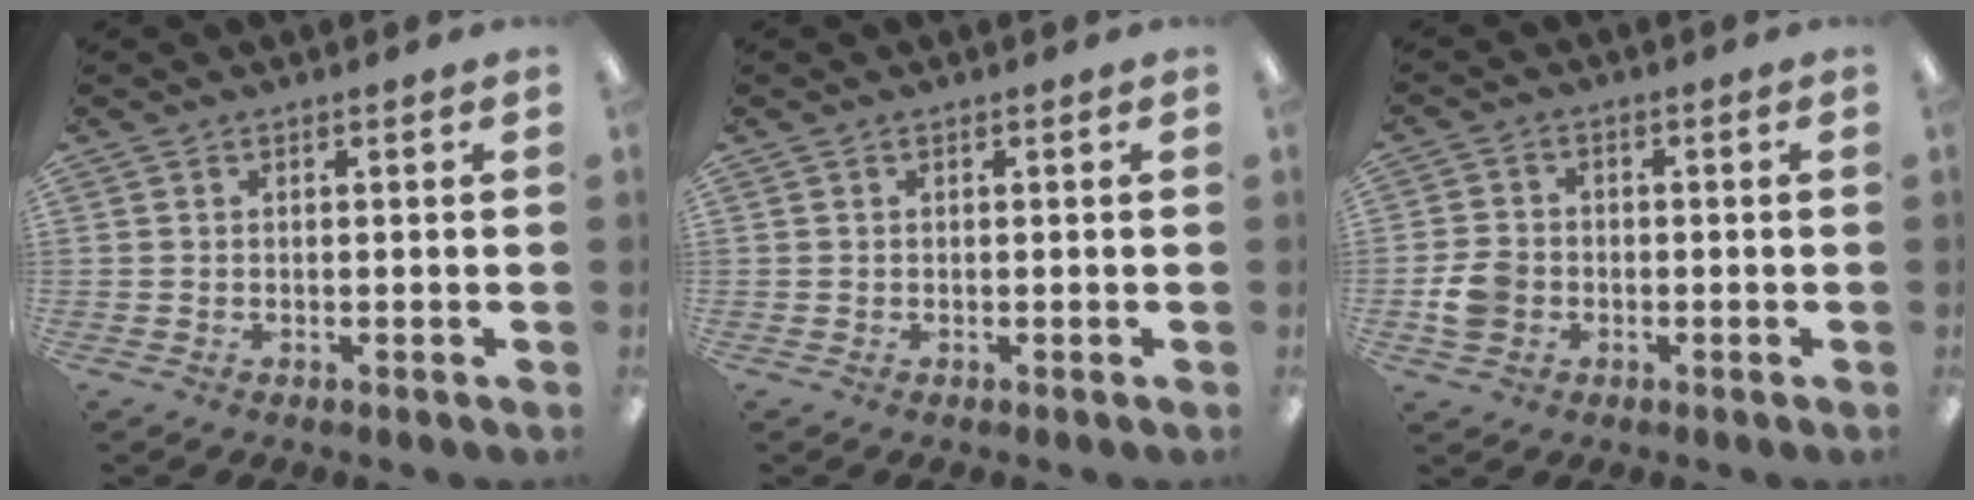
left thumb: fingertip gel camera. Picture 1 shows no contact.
{"total": 0.0}
{"total": 5.8, "force": [-1.6, 4.7, 2.9], "torque": [-0.053, 0.008, -0.030]}